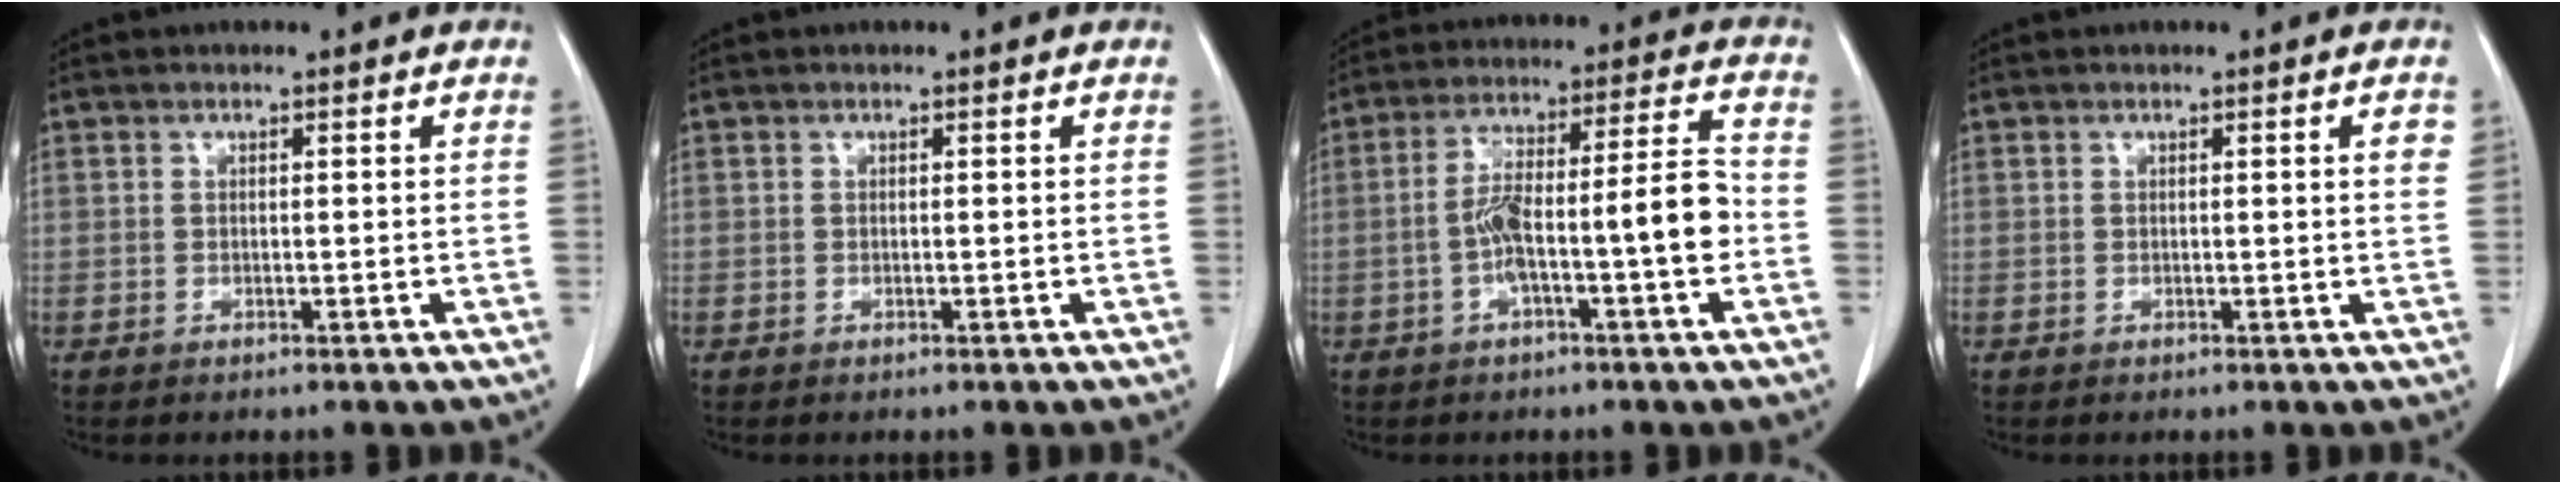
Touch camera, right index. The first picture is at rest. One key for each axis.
{"total": 0.0}
{"total": 11.1, "fx": -2.7, "fy": 1.0, "fz": 10.7, "tx": -0.185, "ty": 0.030, "tz": -0.046}
{"total": 1.5, "fx": 0.5, "fy": 0.1, "fz": 1.4, "tx": -0.017, "ty": 0.002, "tz": 0.005}